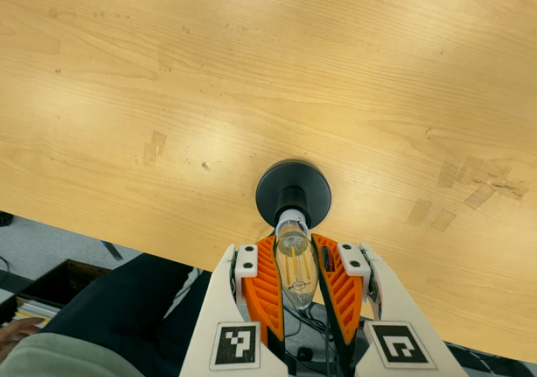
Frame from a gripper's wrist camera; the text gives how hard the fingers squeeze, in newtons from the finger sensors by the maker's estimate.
{"total": 19.2, "left": 19.0, "right": 19.5}